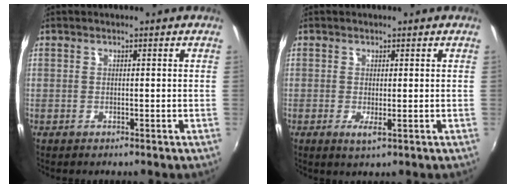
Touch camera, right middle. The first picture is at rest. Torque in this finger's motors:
{"motor_torque": [0.54, -0.77, 0.05, 0.02]}